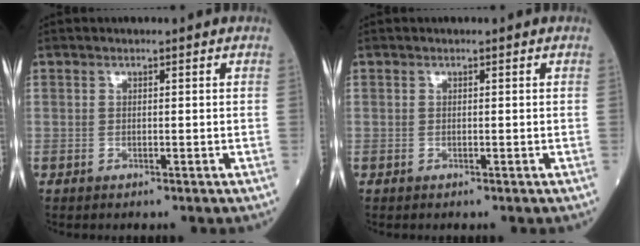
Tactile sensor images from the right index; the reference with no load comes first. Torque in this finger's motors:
{"motor_torque": [0.02, 0.00, 0.01, -0.01]}